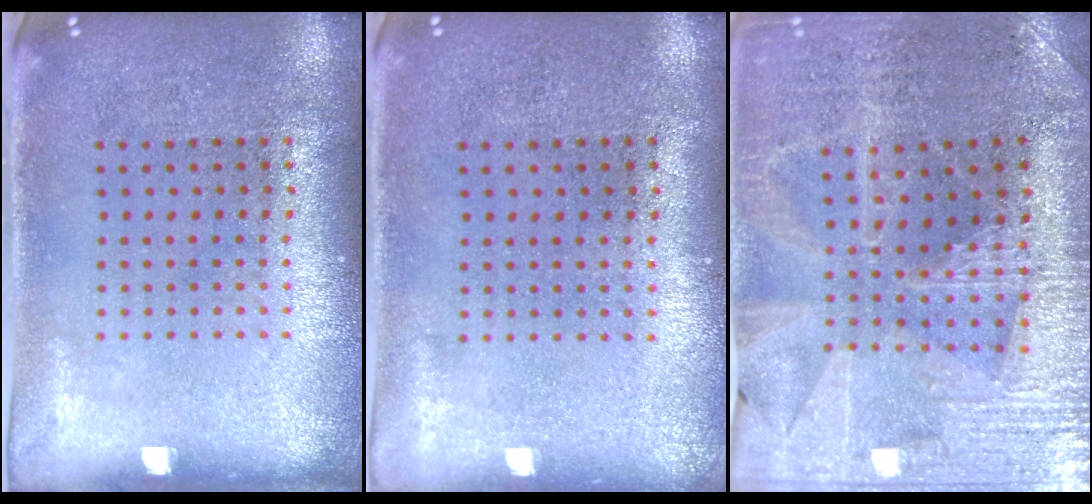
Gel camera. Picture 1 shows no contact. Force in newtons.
{"total": 0.0}
{"total": 3.0, "press": 2.9, "slide": 0.5}